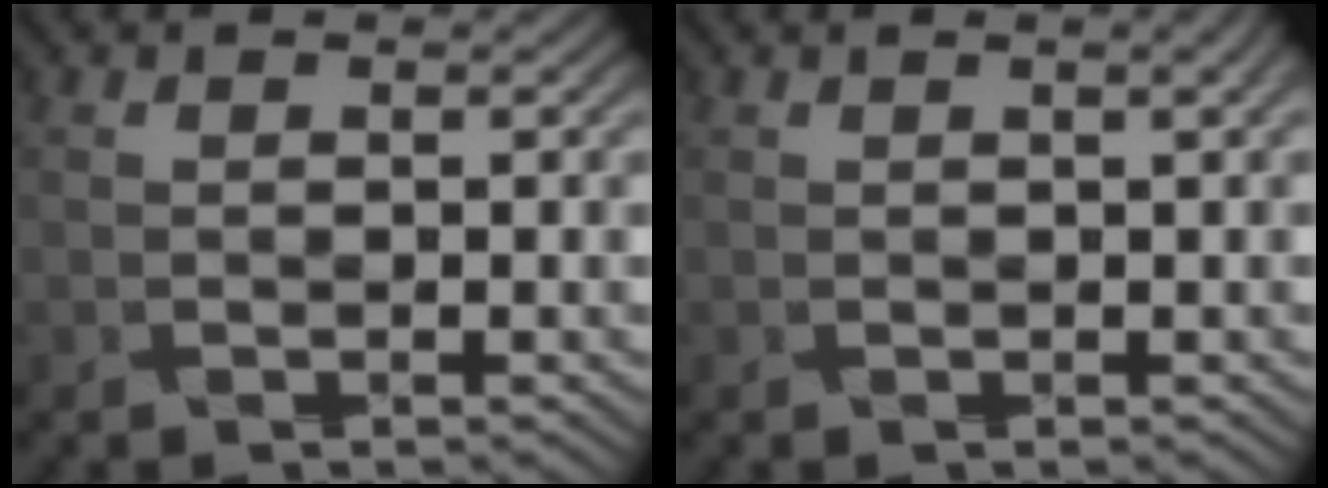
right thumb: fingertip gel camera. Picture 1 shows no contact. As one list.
[{"total": 1.8, "force": [0.3, 0.7, 1.7], "torque": [-0.039, -0.004, 0.011]}]